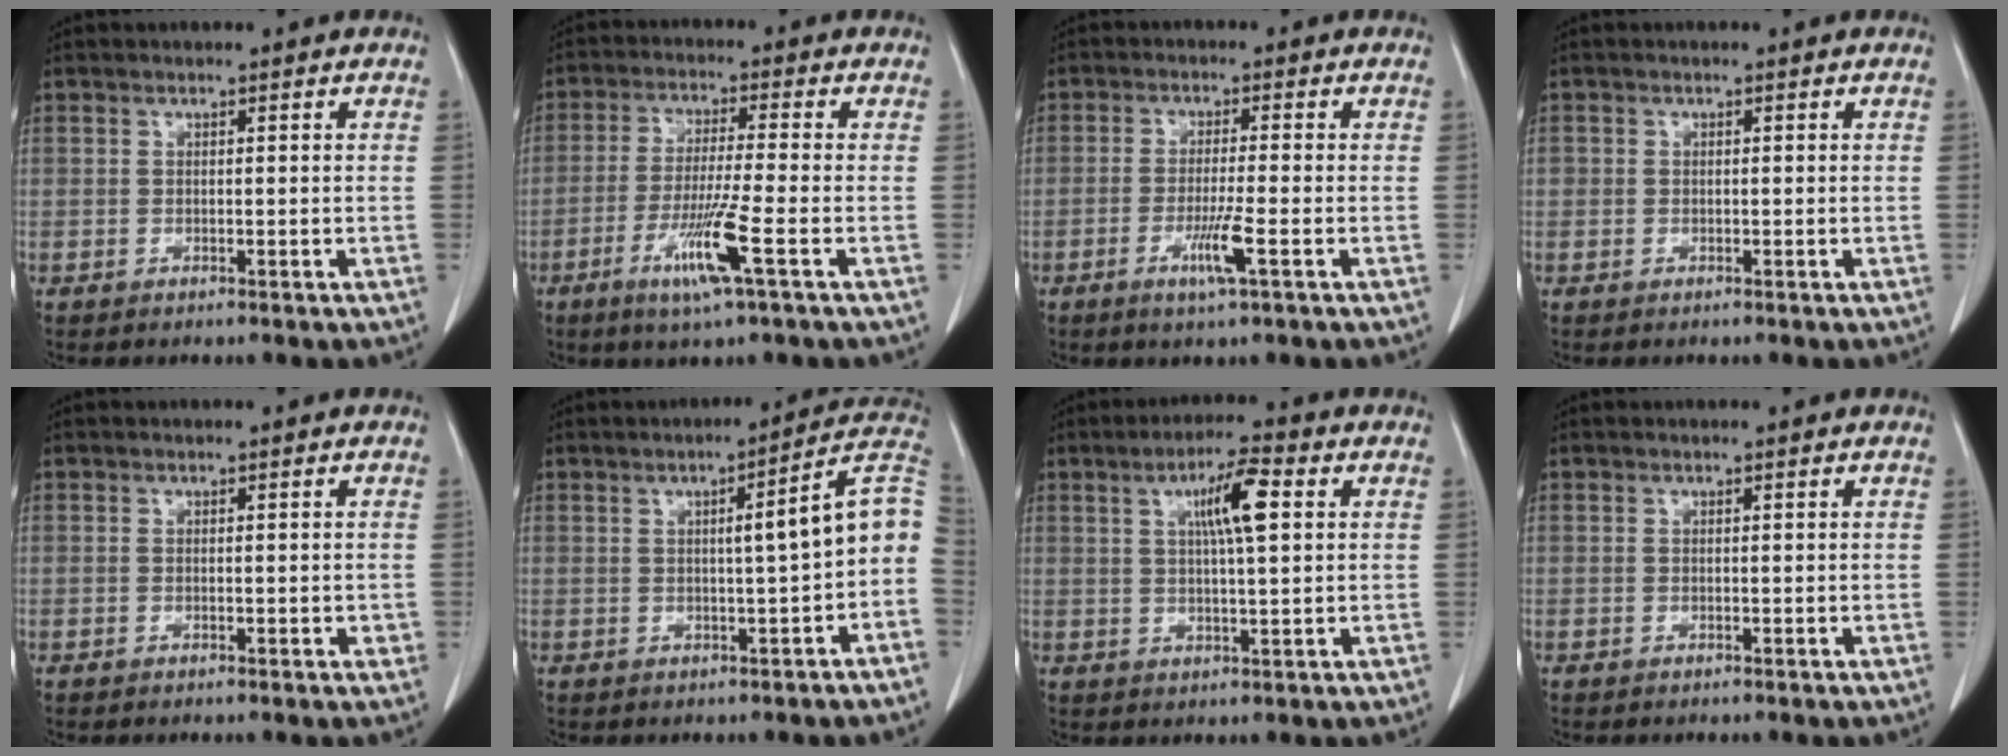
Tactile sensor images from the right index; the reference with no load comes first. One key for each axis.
{"total": 8.4, "fx": -3.6, "fy": -0.7, "fz": 7.6, "tx": -0.148, "ty": -0.019, "tz": -0.068}
{"total": 4.8, "fx": -2.0, "fy": -0.4, "fz": 4.4, "tx": -0.085, "ty": -0.011, "tz": -0.036}
{"total": 0.7, "fx": 0.0, "fy": 0.7, "fz": 0.1, "tx": 0.005, "ty": 0.006, "tz": 0.000}
{"total": 1.1, "fx": -0.1, "fy": 0.6, "fz": 0.9, "tx": -0.009, "ty": 0.001, "tz": 0.000}
{"total": 8.5, "fx": -0.3, "fy": 0.3, "fz": 8.5, "tx": -0.107, "ty": 0.025, "tz": -0.010}
{"total": 7.3, "fx": 2.2, "fy": 0.8, "fz": 6.9, "tx": -0.123, "ty": 0.008, "tz": 0.036}
{"total": 0.0}